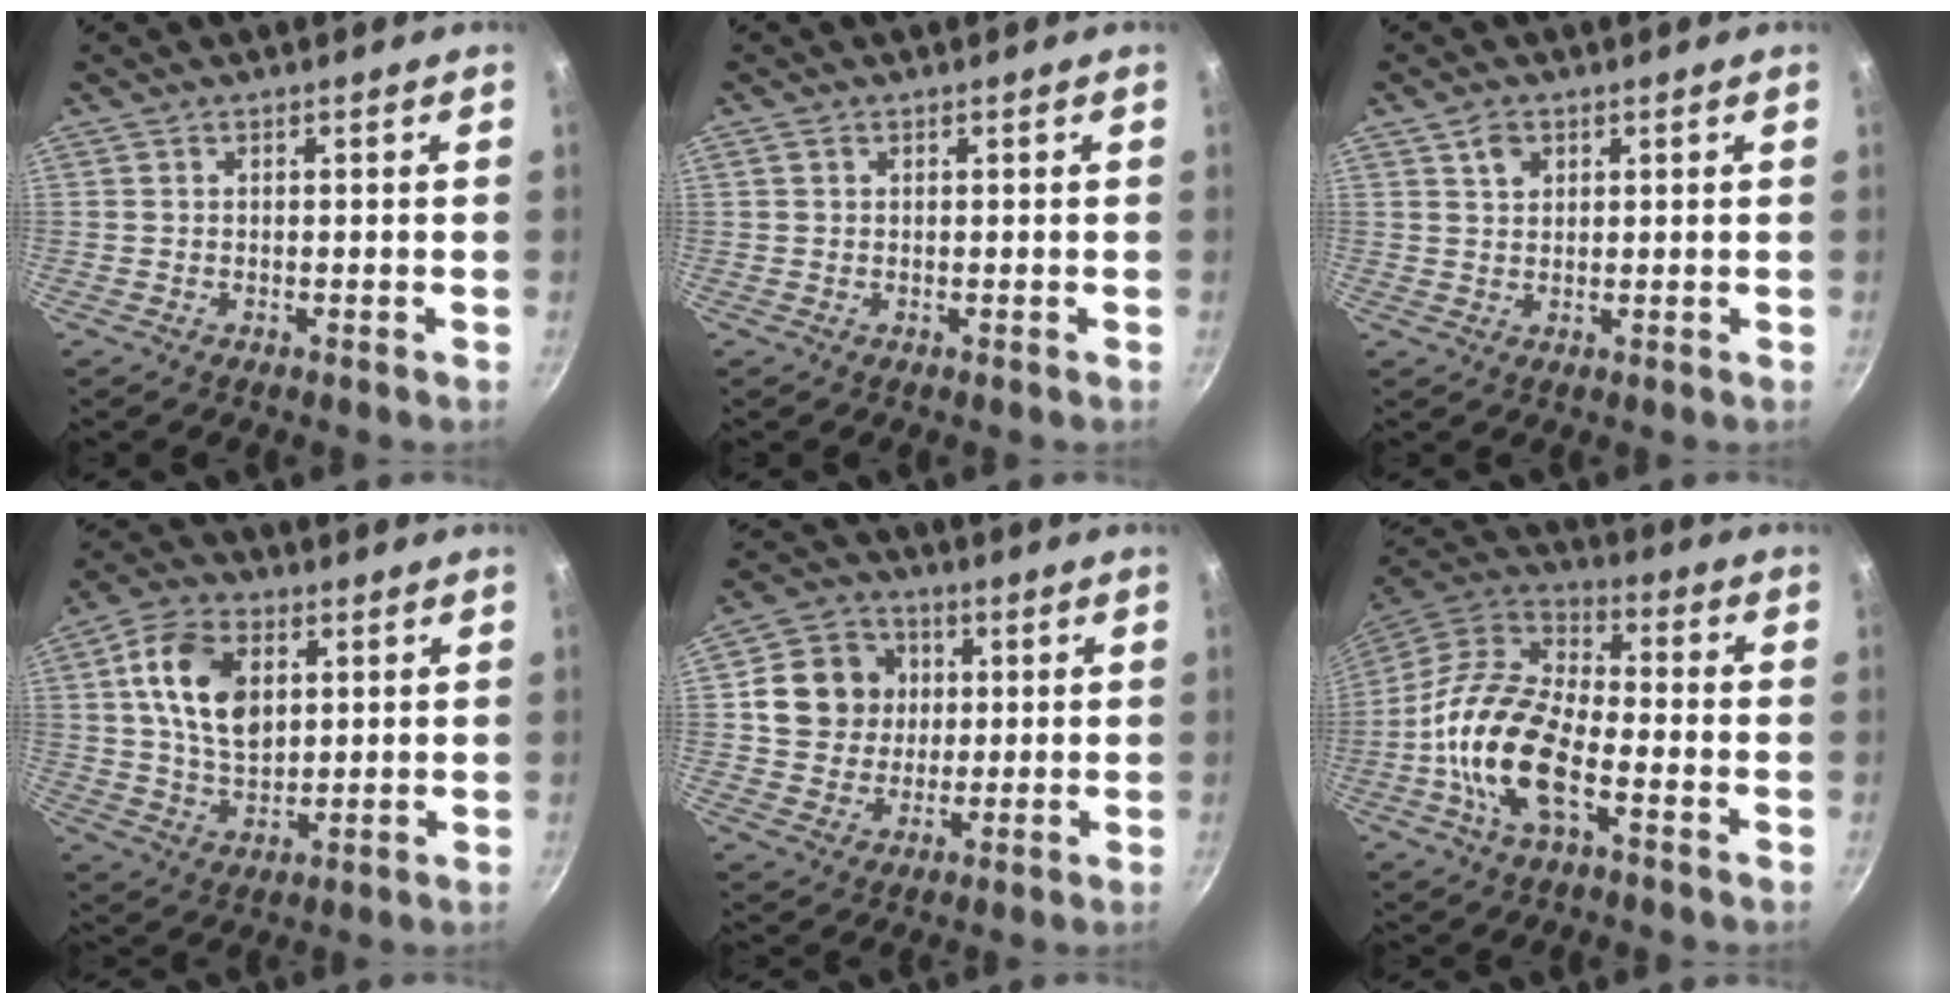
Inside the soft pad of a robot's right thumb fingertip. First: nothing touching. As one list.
[{"total": 0.9, "force": [0.4, 0.7, 0.4], "torque": [-0.007, 0.002, 0.005]}, {"total": 3.1, "force": [1.5, 2.2, 1.6], "torque": [-0.019, -0.003, 0.028]}, {"total": 13.6, "force": [3.3, 8.9, 9.8], "torque": [-0.157, -0.006, 0.059]}, {"total": 12.1, "force": [2.2, 10.9, 4.8], "torque": [-0.057, 0.013, 0.033]}, {"total": 17.8, "force": [-5.2, 8.6, 14.7], "torque": [-0.269, 0.037, -0.115]}]